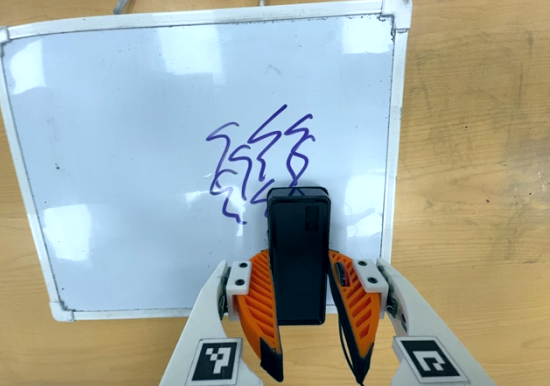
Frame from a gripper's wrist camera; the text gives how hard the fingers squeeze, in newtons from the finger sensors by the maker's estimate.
{"total": 4.4, "left": 3.3, "right": 5.6}